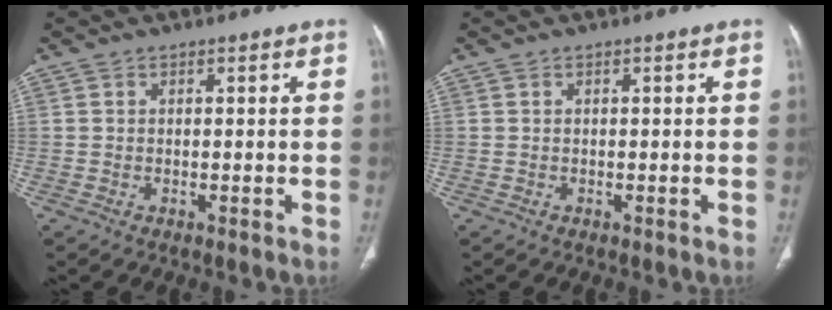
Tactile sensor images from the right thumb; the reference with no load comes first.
{"total": 0.0}